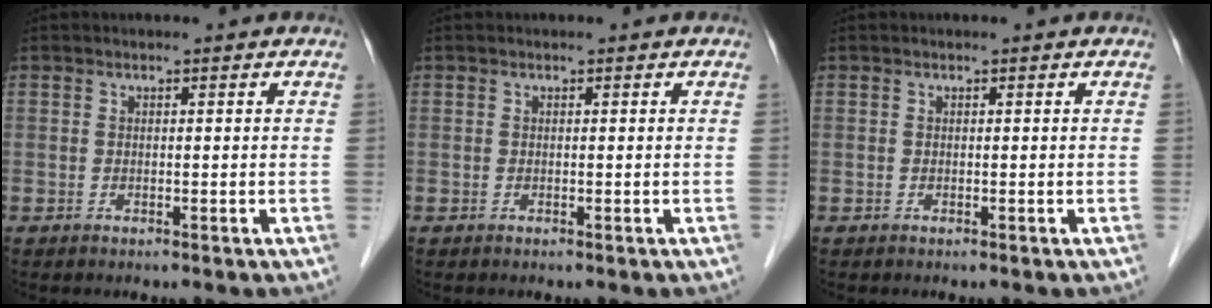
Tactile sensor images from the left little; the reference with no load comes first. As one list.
[{"total": 0.0}, {"total": 0.0}]